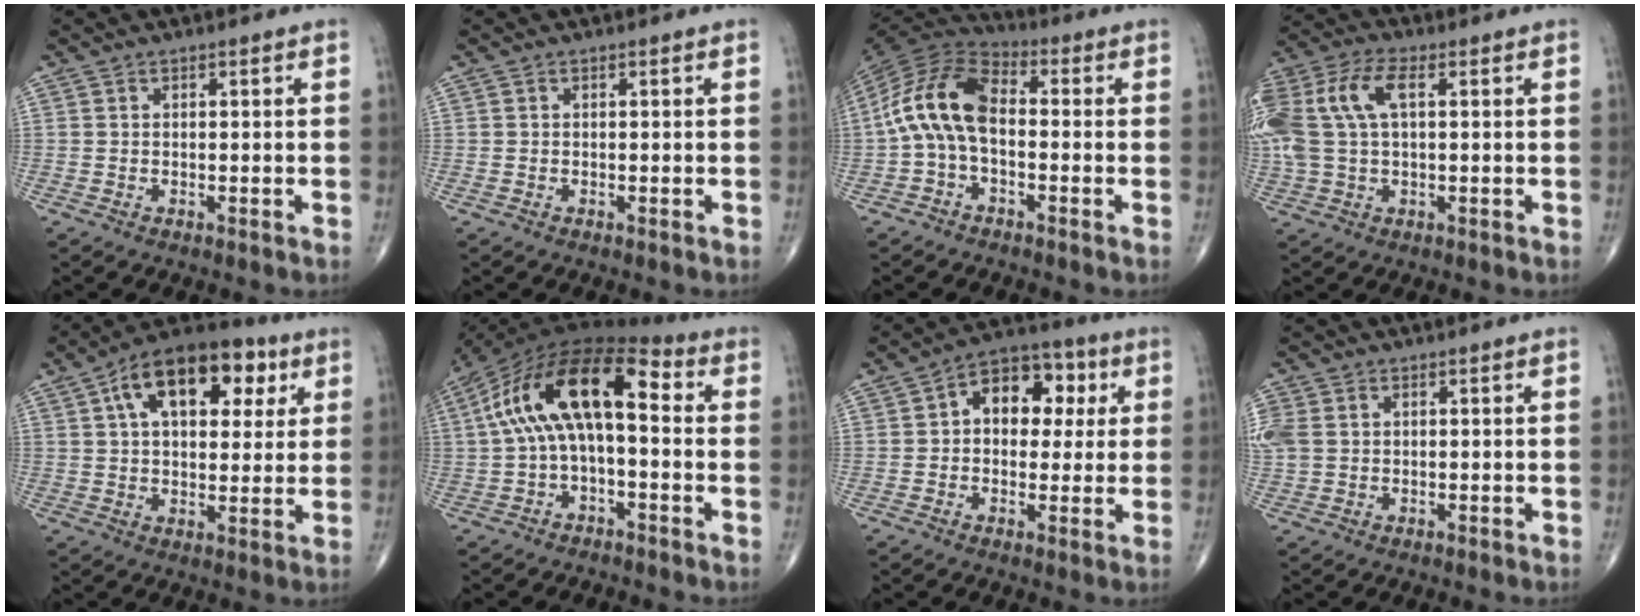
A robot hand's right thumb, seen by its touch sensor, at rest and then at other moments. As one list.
[{"total": 0.0}, {"total": 12.8, "force": [-0.7, 7.3, 10.5], "torque": [-0.204, 0.036, -0.028]}, {"total": 16.4, "force": [3.6, 9.0, 13.2], "torque": [-0.333, 0.034, 0.065]}, {"total": 18.6, "force": [6.9, 10.3, 13.9], "torque": [-0.182, 0.008, 0.101]}, {"total": 17.1, "force": [1.6, 8.0, 15.0], "torque": [-0.267, 0.056, 0.017]}, {"total": 11.9, "force": [2.5, 8.2, 8.3], "torque": [-0.078, 0.021, 0.028]}, {"total": 5.6, "force": [1.0, 4.3, 3.4], "torque": [-0.099, 0.010, 0.028]}]